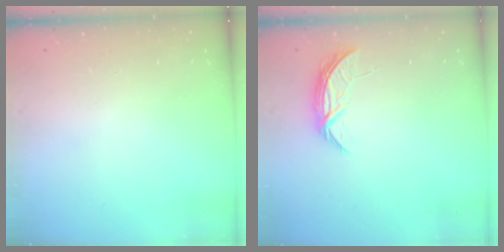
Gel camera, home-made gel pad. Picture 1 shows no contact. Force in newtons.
{"total": 5.4, "press": 5.4, "slide": 0.5}